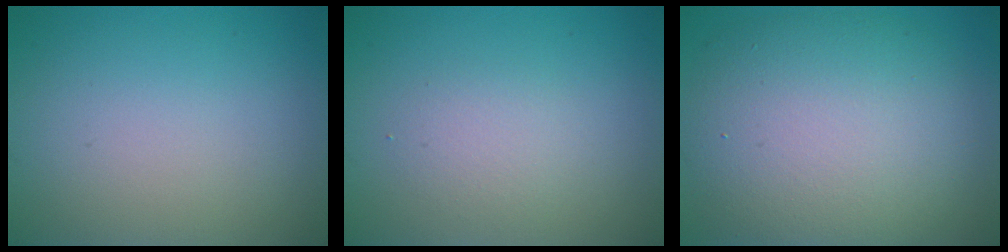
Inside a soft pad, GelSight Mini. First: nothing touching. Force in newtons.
{"total": 1.8, "press": 1.8, "slide": 0.1}
{"total": 10.7, "press": 10.7, "slide": 0.7}